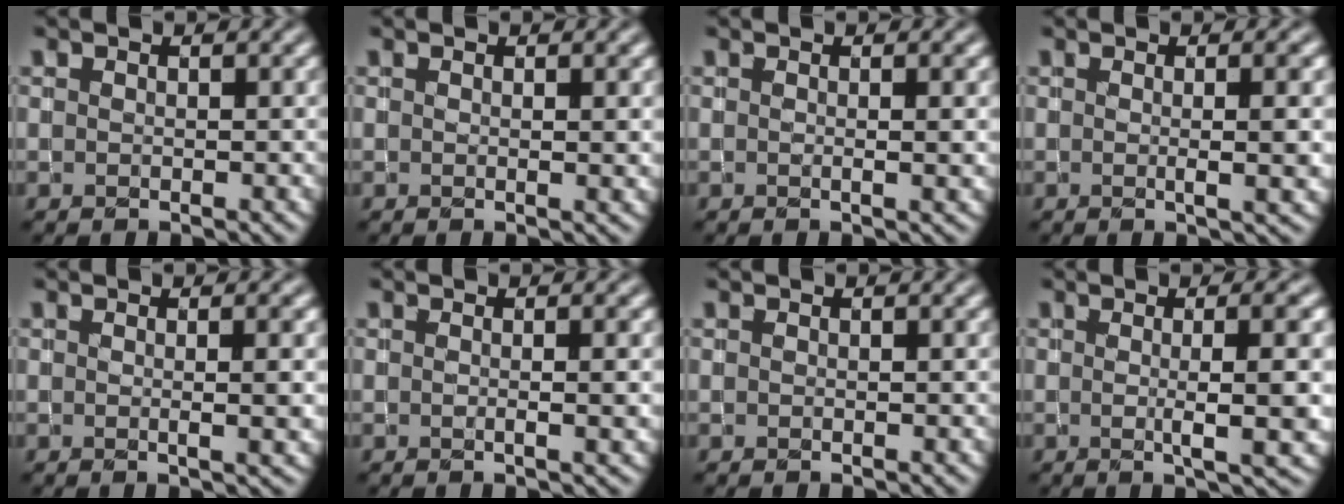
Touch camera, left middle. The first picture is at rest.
{"total": 1.4, "force": [0.4, 0.4, 1.2], "torque": [-0.009, 0.002, 0.006]}
{"total": 1.7, "force": [0.2, 0.5, 1.6], "torque": [-0.014, 0.002, 0.001]}
{"total": 4.7, "force": [0.4, 1.6, 4.4], "torque": [-0.036, 0.013, -0.006]}
{"total": 3.7, "force": [0.4, 1.3, 3.4], "torque": [-0.028, 0.010, -0.004]}
{"total": 2.4, "force": [0.0, 0.8, 2.3], "torque": [-0.018, 0.003, -0.006]}
{"total": 0.0}
{"total": 6.5, "force": [0.1, 1.5, 6.3], "torque": [-0.072, 0.005, -0.001]}